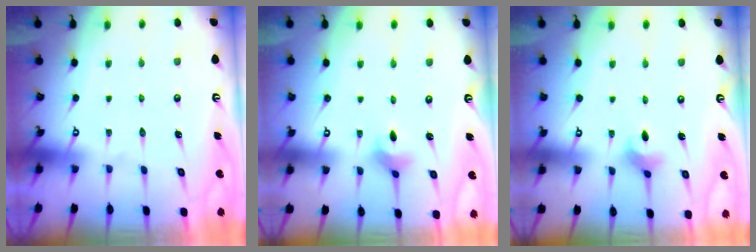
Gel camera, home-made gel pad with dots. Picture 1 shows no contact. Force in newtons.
{"total": 2.8, "press": 2.8, "slide": 0.2}
{"total": 2.7, "press": 2.7, "slide": 0.2}